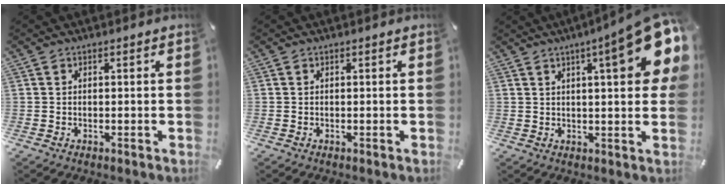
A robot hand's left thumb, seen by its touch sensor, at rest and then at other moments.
{"total": 0.0}
{"total": 18.9, "force": [7.9, 4.5, 16.6], "torque": [-0.222, -0.044, 0.114]}